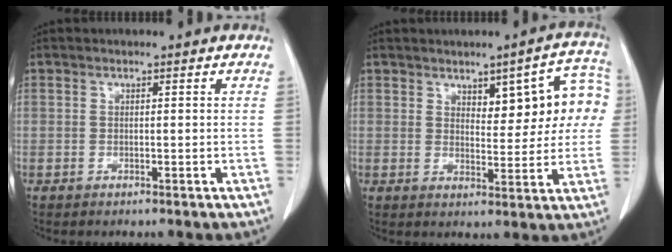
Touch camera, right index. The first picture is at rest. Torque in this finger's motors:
{"motor_torque": [0.17, 0.20, 0.12, 0.02]}